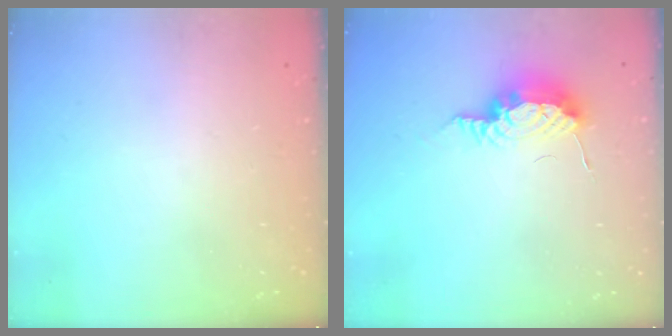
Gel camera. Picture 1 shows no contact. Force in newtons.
{"total": 10.3, "press": 9.3, "slide": 4.4}